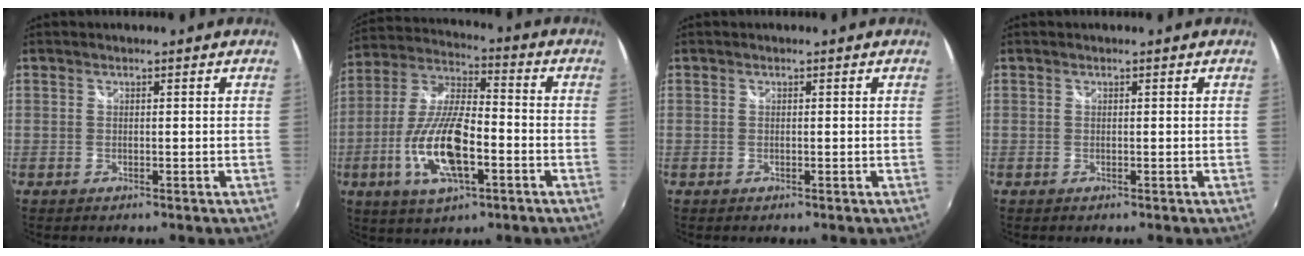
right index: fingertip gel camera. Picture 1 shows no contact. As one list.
[{"total": 16.1, "force": [-5.2, 5.8, 14.1], "torque": [-0.296, -0.010, -0.097]}, {"total": 0.0}, {"total": 0.0}]